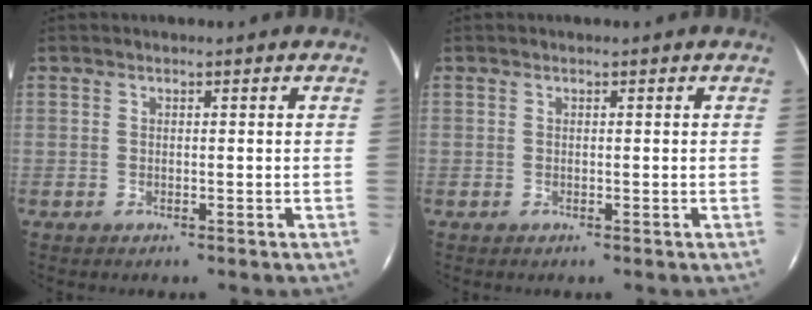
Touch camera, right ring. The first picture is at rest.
{"total": 0.0}